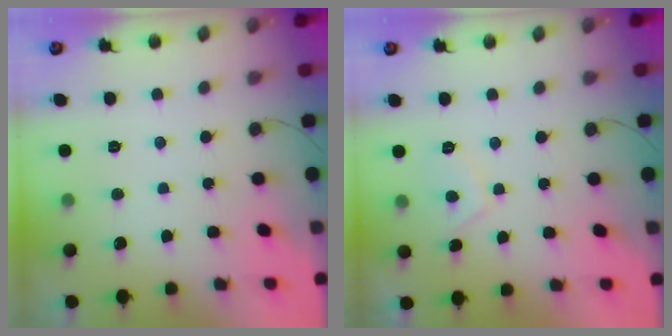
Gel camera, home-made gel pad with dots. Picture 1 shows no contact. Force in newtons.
{"total": 2.8, "press": 2.8, "slide": 0.7}